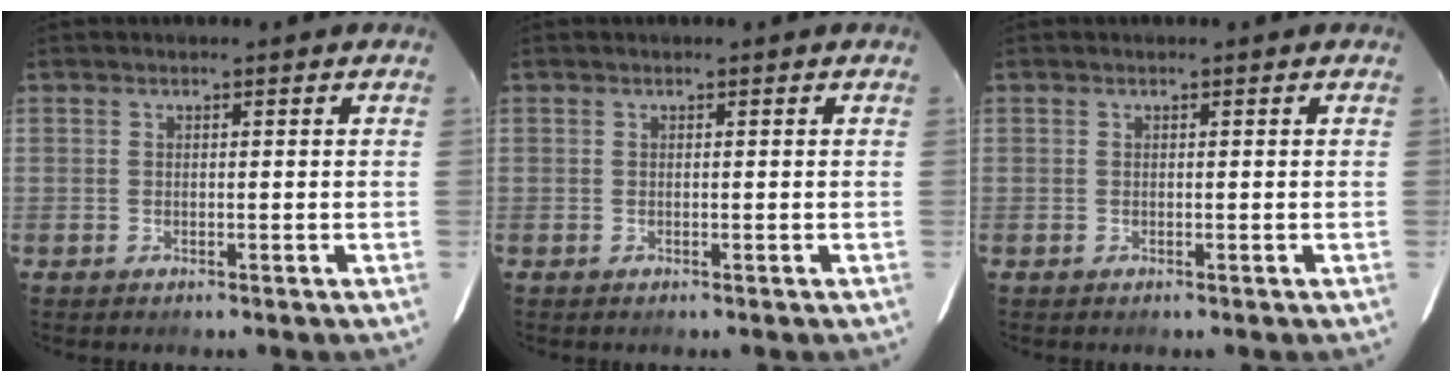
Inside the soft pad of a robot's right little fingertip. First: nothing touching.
{"total": 0.0}
{"total": 0.0}